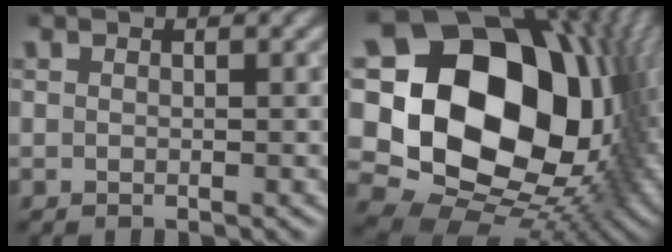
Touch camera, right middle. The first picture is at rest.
{"total": 22.4, "force": [2.3, 17.3, 14.1], "torque": [-0.283, 0.008, 0.058]}